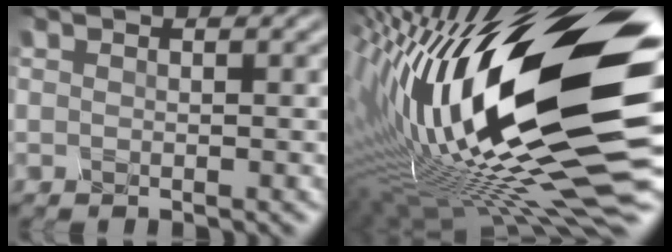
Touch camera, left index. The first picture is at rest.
{"total": 20.7, "force": [-1.5, 5.3, 20.0], "torque": [-0.371, -0.021, -0.020]}